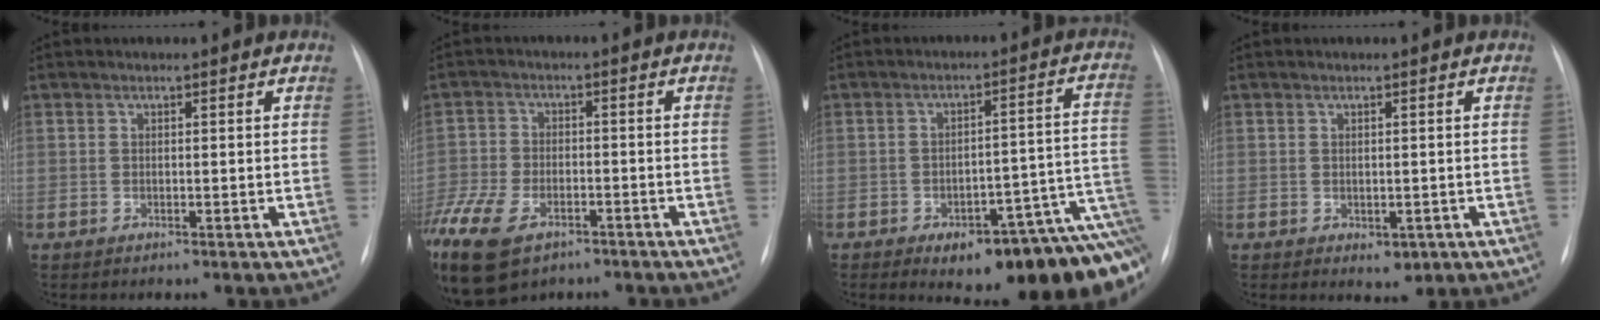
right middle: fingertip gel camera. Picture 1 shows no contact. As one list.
[{"total": 21.1, "force": [-12.5, 11.8, 12.2], "torque": [-0.363, -0.041, -0.207]}, {"total": 18.4, "force": [-10.3, 5.7, 14.1], "torque": [-0.083, 0.050, -0.125]}, {"total": 2.1, "force": [-0.7, 1.4, 1.4], "torque": [-0.013, -0.002, 0.000]}]